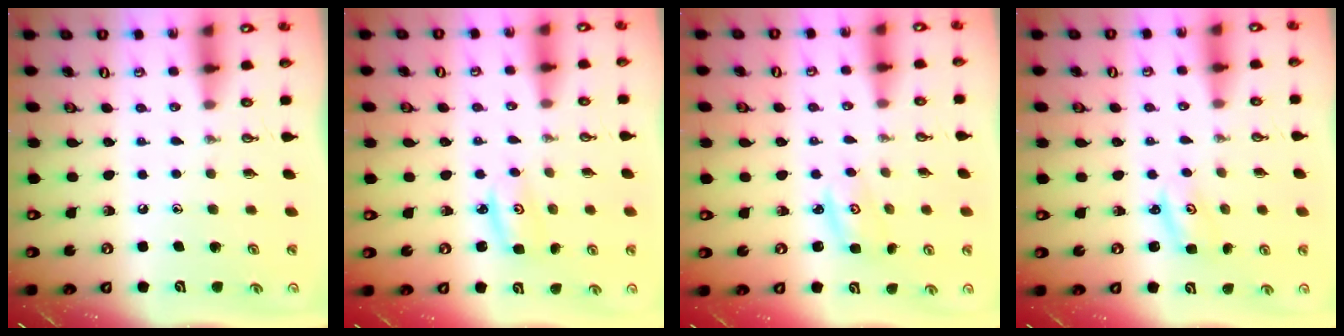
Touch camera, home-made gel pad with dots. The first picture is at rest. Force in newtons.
{"total": 2.9, "press": 2.9, "slide": 0.3}
{"total": 2.7, "press": 2.7, "slide": 0.2}
{"total": 2.2, "press": 2.2, "slide": 0.2}